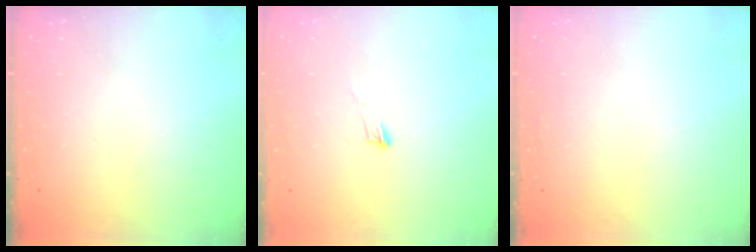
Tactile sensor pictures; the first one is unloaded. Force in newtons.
{"total": 3.7, "press": 3.7, "slide": 0.3}
{"total": 1.6, "press": 1.6, "slide": 0.0}